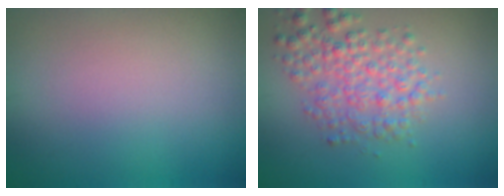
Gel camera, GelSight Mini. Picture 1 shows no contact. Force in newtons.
{"total": 4.2, "press": 4.2, "slide": 0.1}